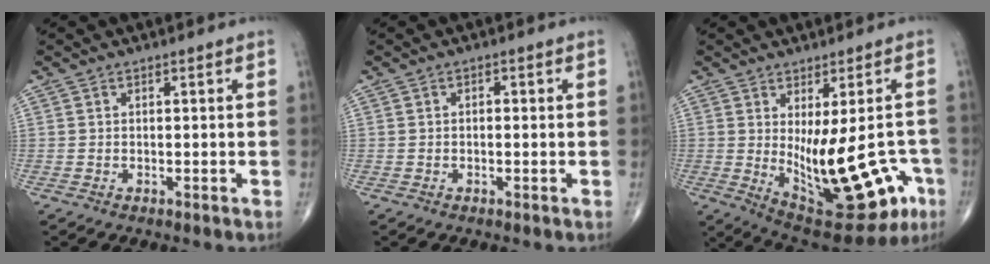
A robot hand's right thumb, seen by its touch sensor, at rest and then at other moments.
{"total": 1.0, "force": [0.0, 0.5, 0.8], "torque": [-0.010, 0.002, -0.004]}
{"total": 19.6, "force": [-4.2, 8.1, 17.3], "torque": [-0.215, -0.017, -0.028]}